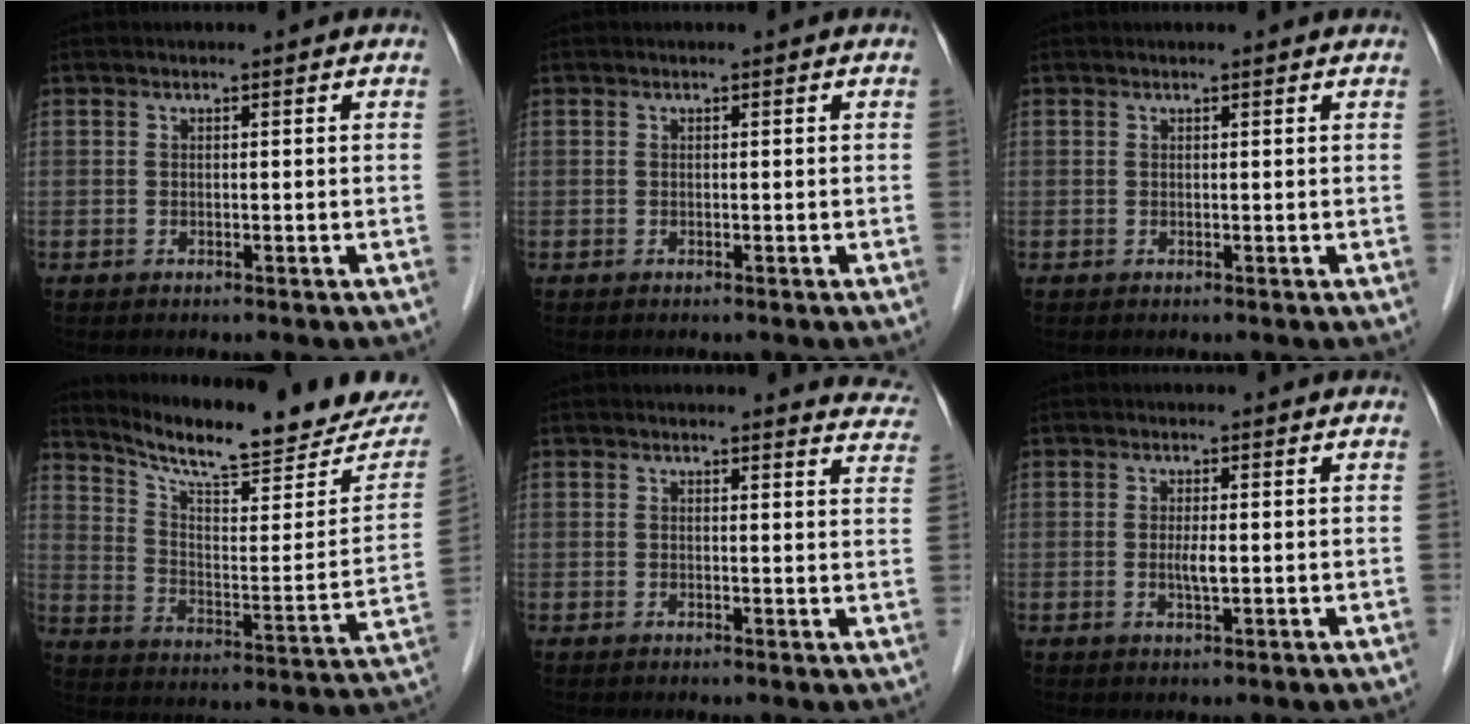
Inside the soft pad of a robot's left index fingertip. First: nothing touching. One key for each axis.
{"total": 0.0}
{"total": 1.1, "fx": 1.0, "fy": 0.1, "fz": 0.3, "tx": -0.014, "ty": 0.006, "tz": 0.012}
{"total": 20.7, "fx": 19.0, "fy": 2.3, "fz": 7.9, "tx": -0.127, "ty": -0.062, "tz": 0.263}
{"total": 7.7, "fx": 7.6, "fy": 1.4, "fz": 0.6, "tx": 0.027, "ty": -0.026, "tz": 0.045}
{"total": 1.9, "fx": 0.0, "fy": 0.3, "fz": 1.9, "tx": -0.042, "ty": -0.003, "tz": 0.000}